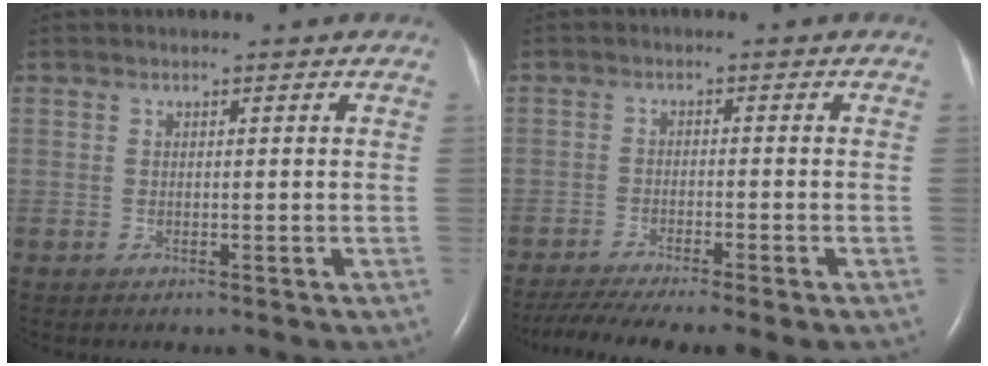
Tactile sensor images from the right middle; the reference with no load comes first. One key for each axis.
{"total": 10.5, "fx": -8.5, "fy": 0.2, "fz": 6.1, "tx": -0.097, "ty": -0.016, "tz": -0.136}